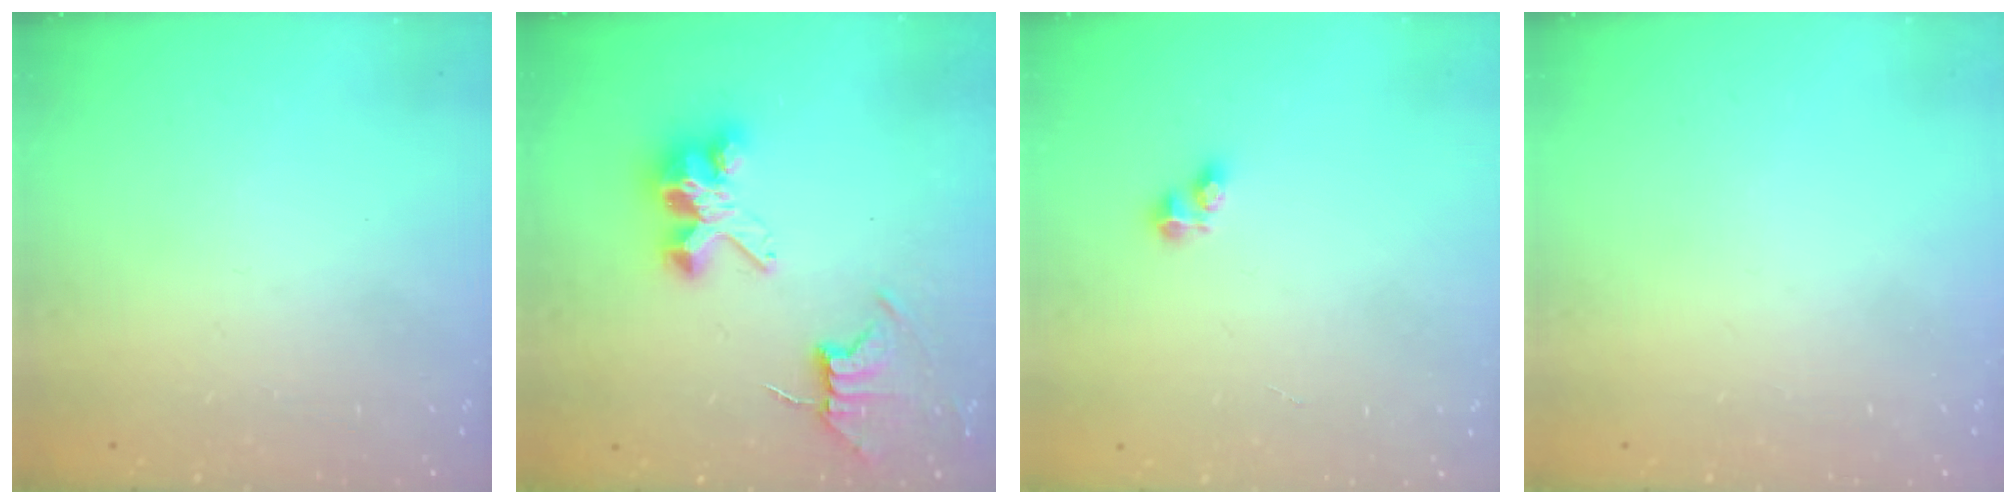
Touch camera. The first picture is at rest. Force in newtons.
{"total": 8.4, "press": 8.4, "slide": 0.7}
{"total": 2.6, "press": 2.6, "slide": 0.2}
{"total": 0.0}